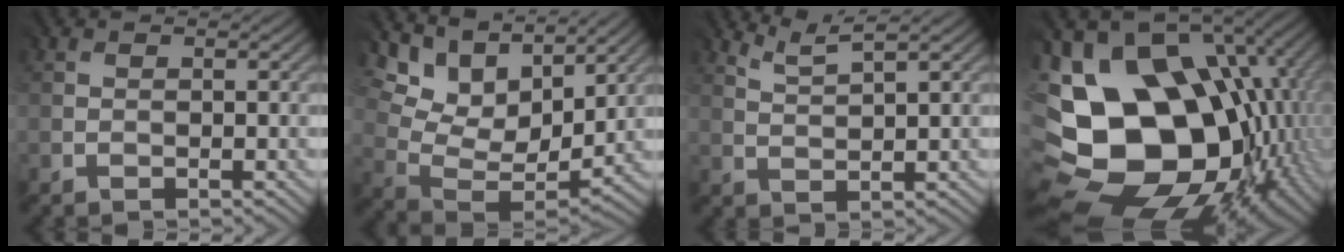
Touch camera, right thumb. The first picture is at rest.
{"total": 11.0, "force": [8.1, 5.2, 5.4], "torque": [-0.147, 0.024, 0.143]}
{"total": 2.7, "force": [2.6, -0.3, 1.0], "torque": [-0.023, 0.003, 0.061]}
{"total": 21.6, "force": [-0.9, 15.5, 15.0], "torque": [-0.293, -0.016, 0.000]}